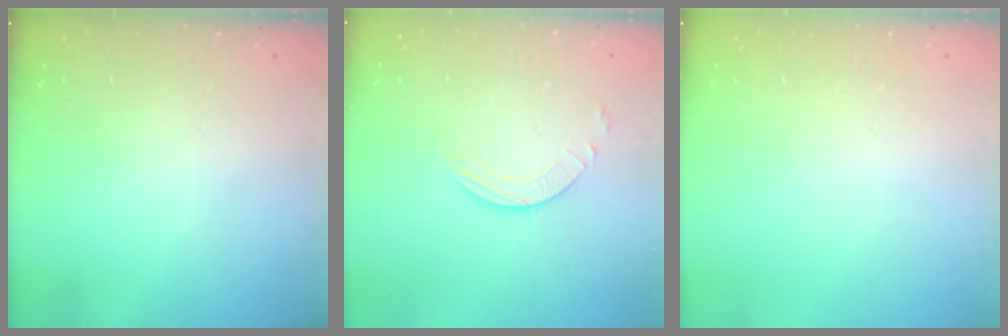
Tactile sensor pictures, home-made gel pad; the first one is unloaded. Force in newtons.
{"total": 2.7, "press": 2.7, "slide": 0.2}
{"total": 0.0}